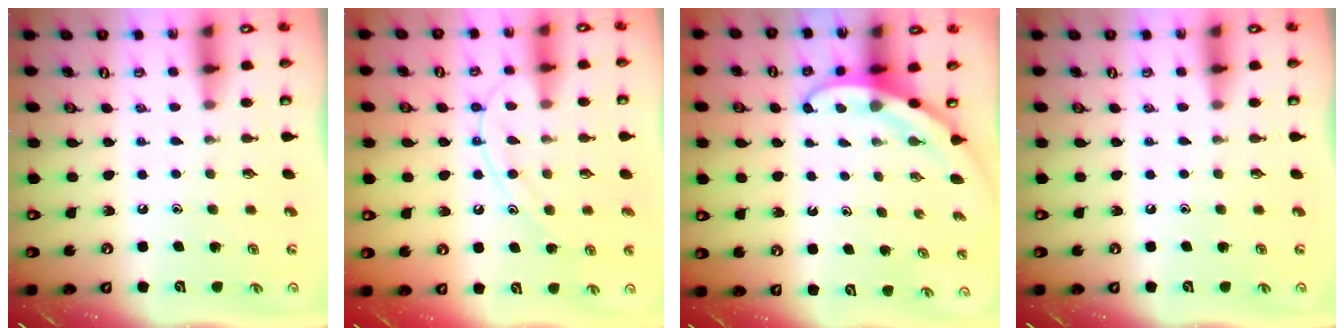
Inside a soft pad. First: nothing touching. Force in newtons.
{"total": 11.9, "press": 11.8, "slide": 1.1}
{"total": 3.8, "press": 3.8, "slide": 0.3}
{"total": 0.0}